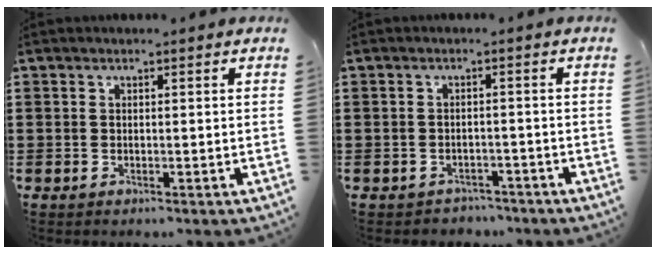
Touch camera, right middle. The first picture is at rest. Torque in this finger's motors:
{"motor_torque": [0.20, -0.06, -0.03, 0.00]}